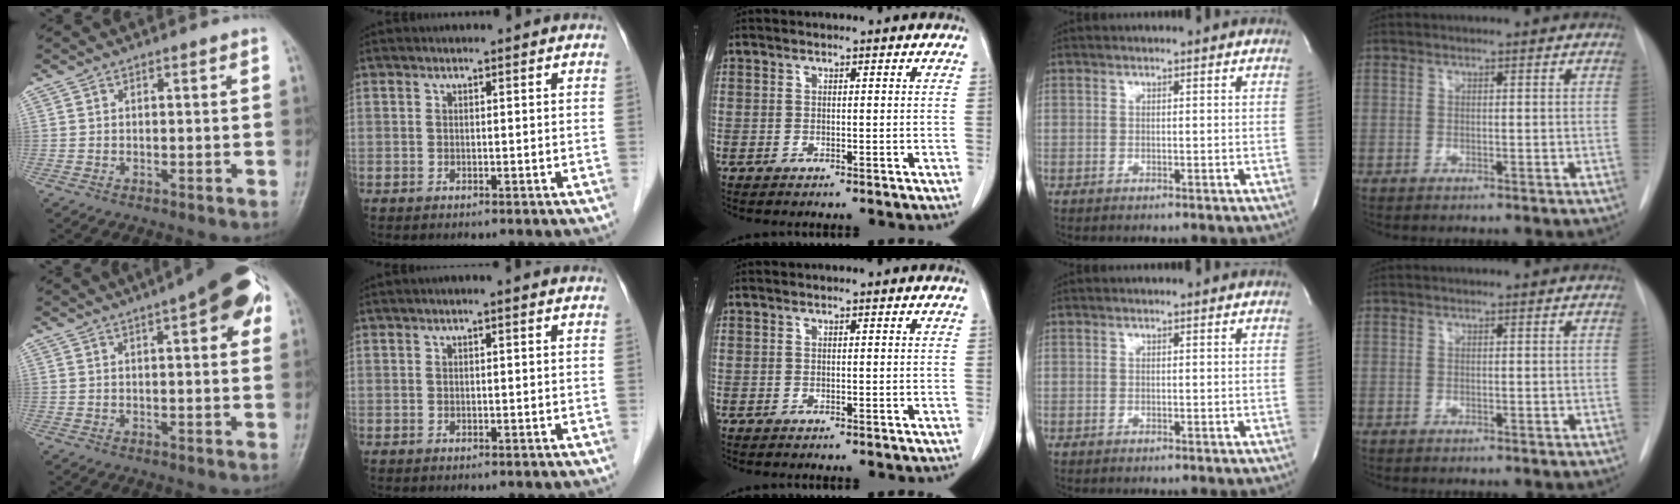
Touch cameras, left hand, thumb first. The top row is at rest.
{"thumb": {"total": 13.2, "force": [6.0, 4.3, 11.0], "torque": [-0.117, 0.005, 0.071]}, "index": {"total": 1.0, "force": [0.4, 0.1, 0.9], "torque": [-0.019, 0.008, 0.003]}}